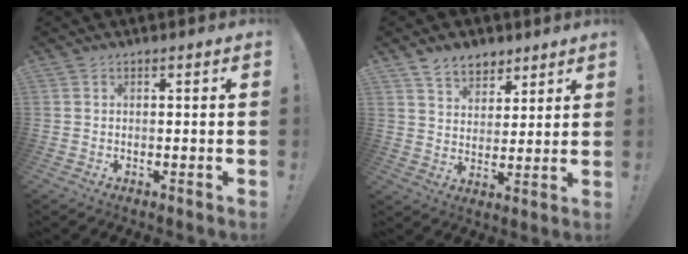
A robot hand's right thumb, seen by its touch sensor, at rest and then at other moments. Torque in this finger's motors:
{"motor_torque": [0.20, 0.31, 0.42, 0.28, -0.02]}